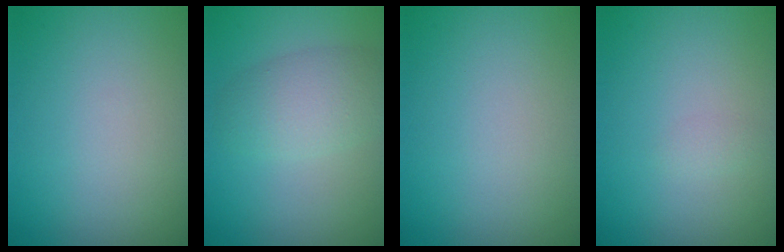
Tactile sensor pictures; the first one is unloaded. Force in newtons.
{"total": 4.0, "press": 4.0, "slide": 0.1}
{"total": 0.0}
{"total": 0.5, "press": 0.5, "slide": 0.0}